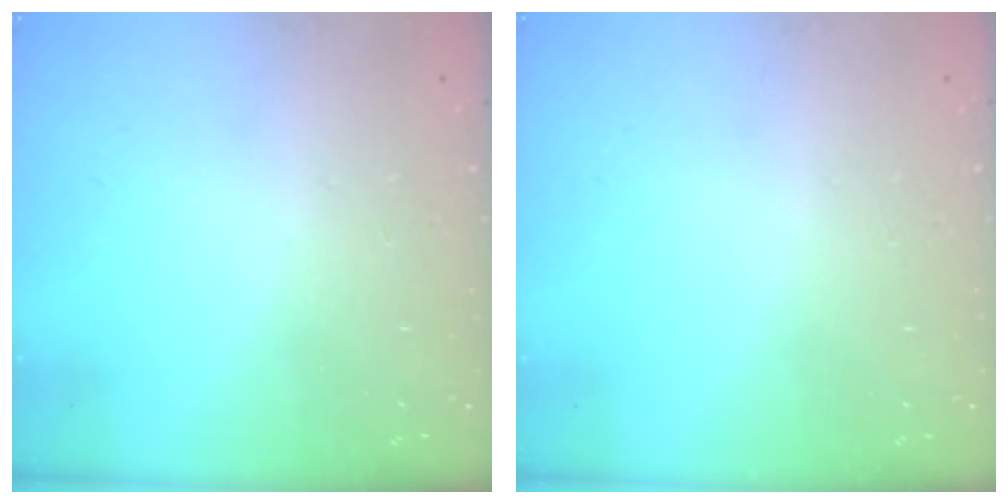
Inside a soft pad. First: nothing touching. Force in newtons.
{"total": 0.0}